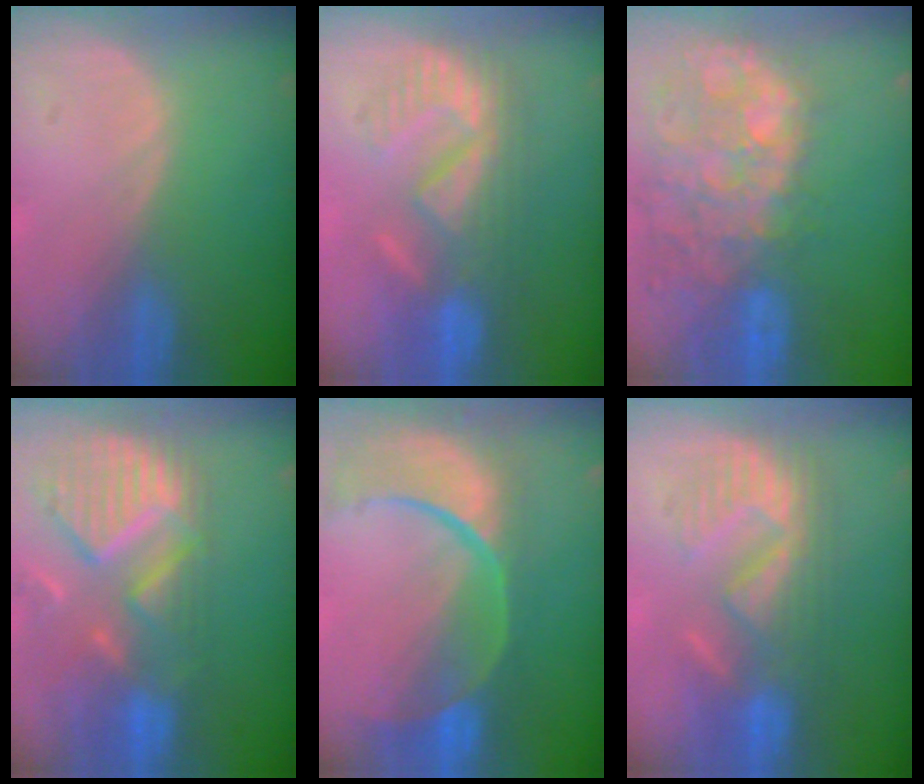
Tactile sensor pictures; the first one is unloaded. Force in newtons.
{"total": 8.8, "press": 8.7, "slide": 1.7}
{"total": 14.0, "press": 11.6, "slide": 7.9}
{"total": 12.6, "press": 10.7, "slide": 6.8}
{"total": 12.8, "press": 10.4, "slide": 7.5}
{"total": 8.6, "press": 8.5, "slide": 1.4}